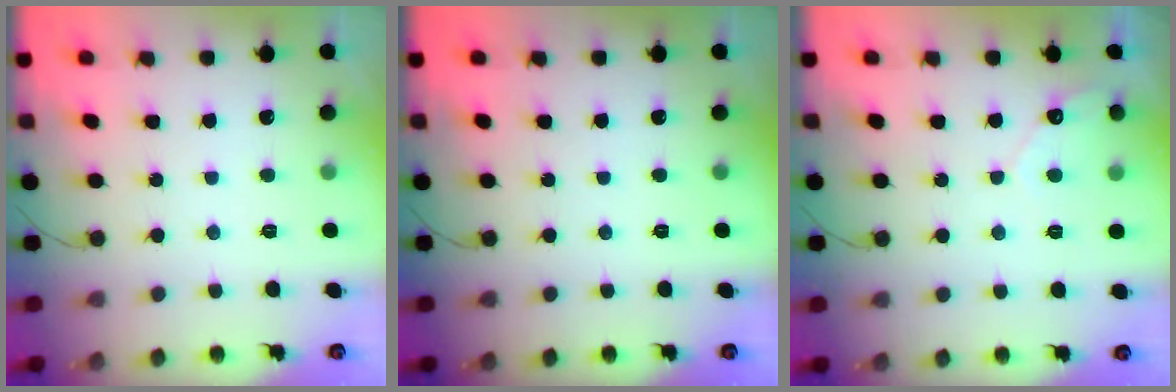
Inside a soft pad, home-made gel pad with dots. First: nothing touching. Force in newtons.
{"total": 0.0}
{"total": 5.0, "press": 5.0, "slide": 0.4}